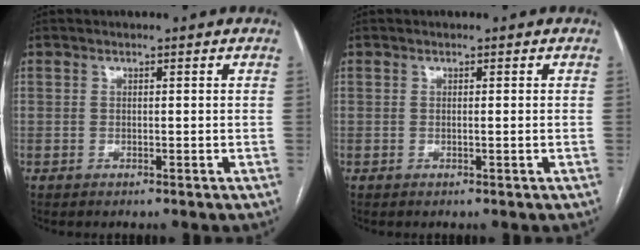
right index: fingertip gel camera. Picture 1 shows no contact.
{"total": 0.0}